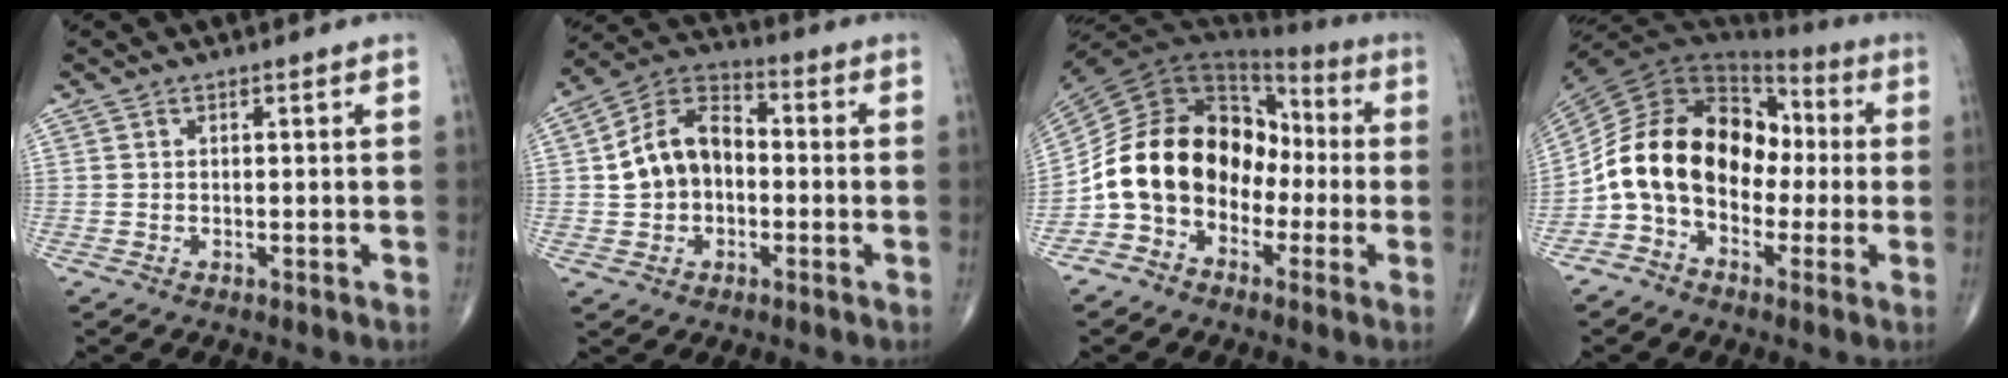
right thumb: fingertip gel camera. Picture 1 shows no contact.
{"total": 11.7, "force": [-0.3, 8.5, 8.1], "torque": [-0.126, 0.037, -0.019]}
{"total": 15.8, "force": [-4.1, 11.8, 9.7], "torque": [-0.150, 0.065, -0.083]}
{"total": 16.6, "force": [-2.2, 11.7, 11.6], "torque": [-0.189, 0.058, -0.049]}